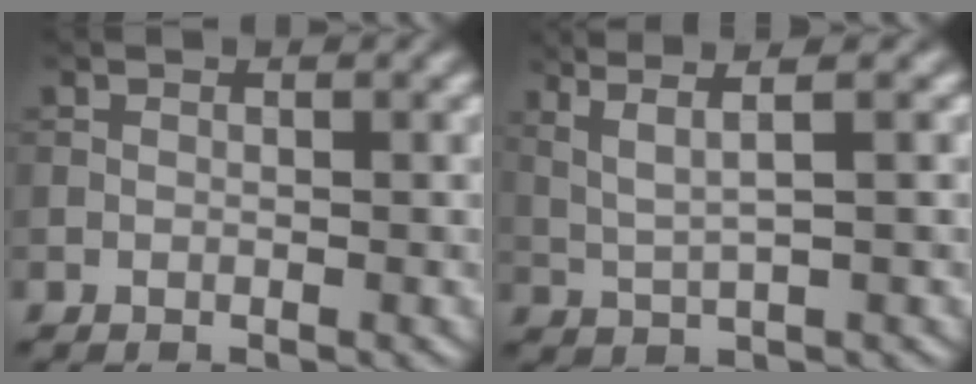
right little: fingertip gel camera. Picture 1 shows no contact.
{"total": 4.7, "force": [2.5, 0.9, 3.9], "torque": [-0.078, 0.009, 0.033]}